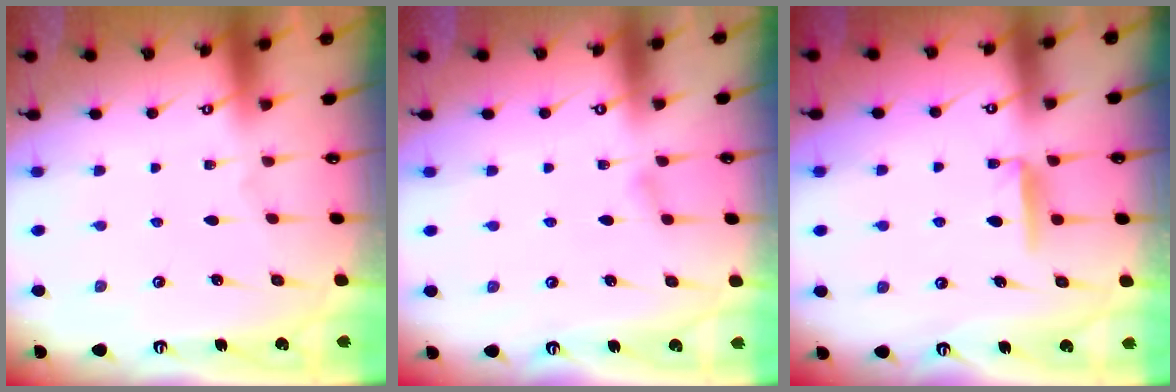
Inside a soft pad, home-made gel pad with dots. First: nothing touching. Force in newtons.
{"total": 3.3, "press": 3.3, "slide": 0.4}
{"total": 5.4, "press": 5.4, "slide": 0.7}